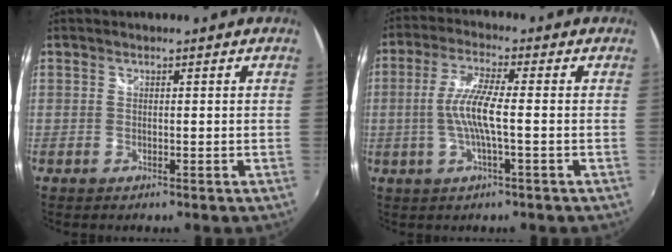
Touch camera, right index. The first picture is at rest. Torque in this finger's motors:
{"motor_torque": [0.91, -0.35, 0.51, 0.15]}